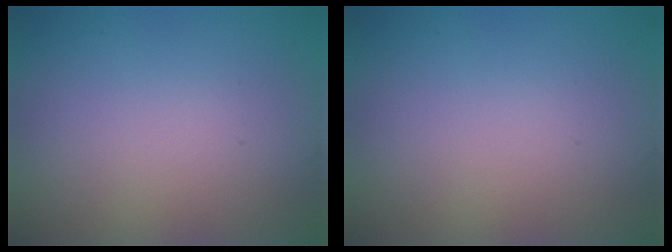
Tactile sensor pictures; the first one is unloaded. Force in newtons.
{"total": 0.0}